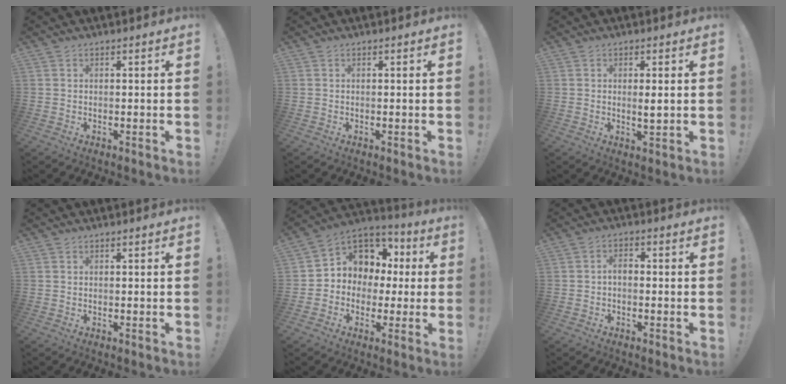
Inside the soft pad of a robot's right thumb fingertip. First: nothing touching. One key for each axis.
{"total": 0.0}
{"total": 2.6, "fx": 0.4, "fy": 0.4, "fz": 2.5, "tx": -0.033, "ty": -0.011, "tz": 0.003}
{"total": 0.0}
{"total": 8.7, "fx": 1.2, "fy": 8.3, "fz": 2.5, "tx": -0.028, "ty": -0.017, "tz": 0.039}
{"total": 2.1, "fx": -0.9, "fy": 0.9, "fz": 1.7, "tx": -0.032, "ty": 0.006, "tz": -0.018}